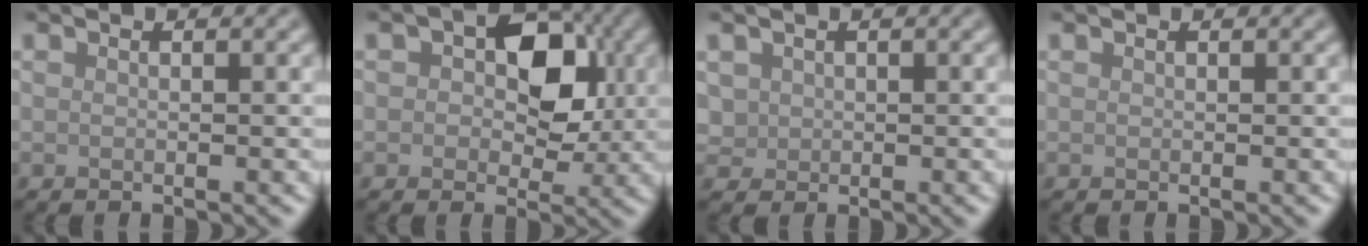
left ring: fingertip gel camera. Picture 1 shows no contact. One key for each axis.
{"total": 5.9, "fx": 1.1, "fy": 4.1, "fz": 4.1, "tx": -0.042, "ty": 0.007, "tz": 0.009}
{"total": 1.8, "fx": 0.3, "fy": 1.8, "fz": 0.1, "tx": 0.007, "ty": 0.004, "tz": 0.011}
{"total": 0.0}